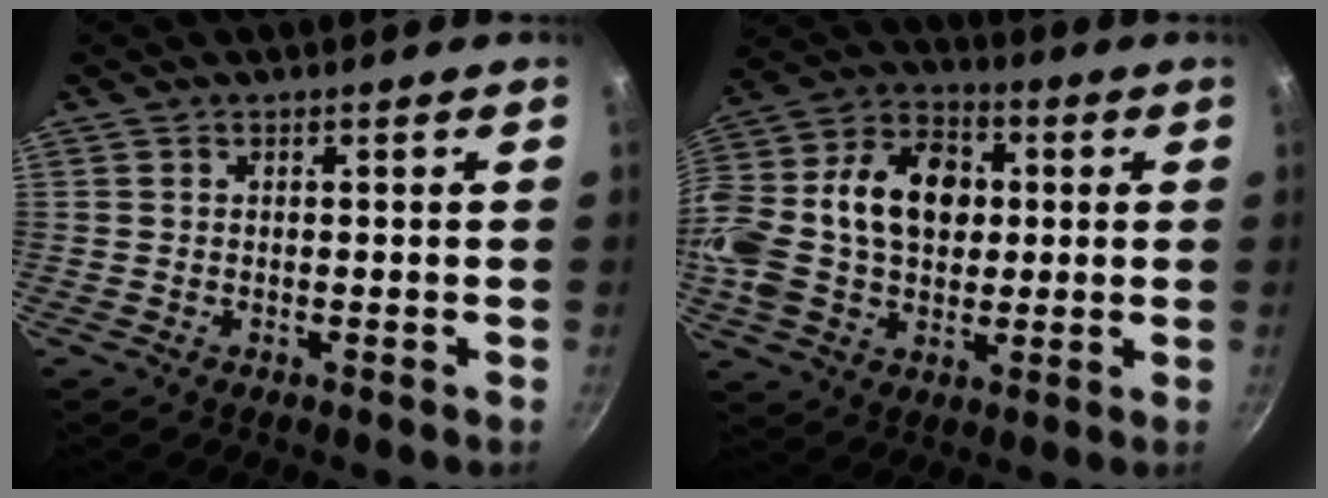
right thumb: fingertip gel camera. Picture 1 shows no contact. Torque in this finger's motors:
{"motor_torque": [2.13, 2.88, 1.17, -0.69, 0.21]}